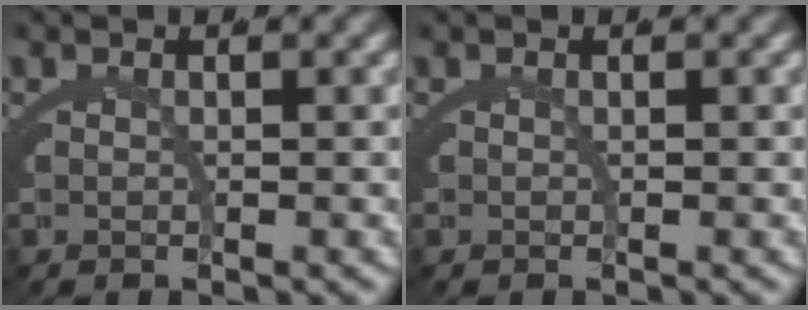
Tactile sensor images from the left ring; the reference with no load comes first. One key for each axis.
{"total": 0.0}